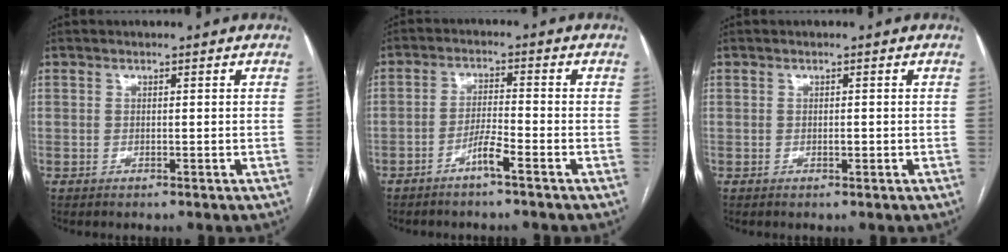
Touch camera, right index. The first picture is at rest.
{"total": 3.8, "force": [-2.5, -0.1, 2.8], "torque": [-0.054, 0.001, -0.050]}
{"total": 0.6, "force": [-0.1, 0.3, 0.5], "torque": [-0.009, 0.000, -0.002]}